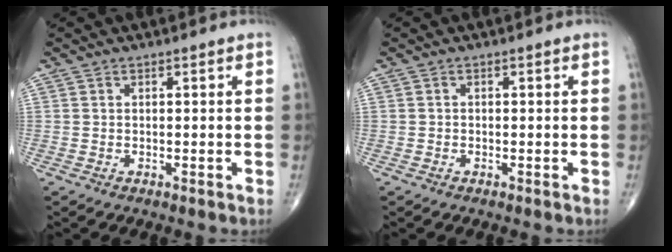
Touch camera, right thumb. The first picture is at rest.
{"total": 0.0}